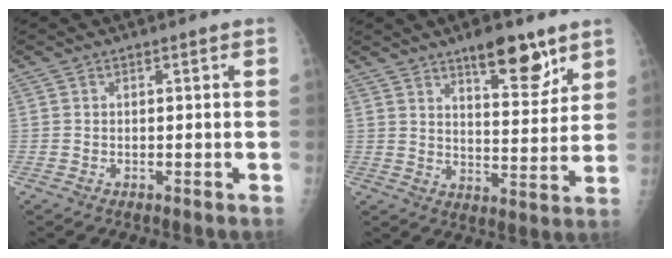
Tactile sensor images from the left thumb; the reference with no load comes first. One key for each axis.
{"total": 11.4, "fx": 7.6, "fy": 4.0, "fz": 7.4, "tx": -0.080, "ty": -0.050, "tz": 0.118}